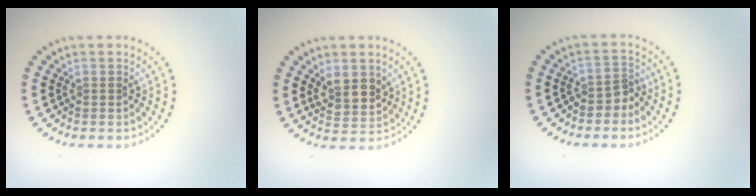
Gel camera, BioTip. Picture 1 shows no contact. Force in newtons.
{"total": 2.8, "press": 2.6, "slide": 1.1}
{"total": 2.0, "press": 1.5, "slide": 1.4}